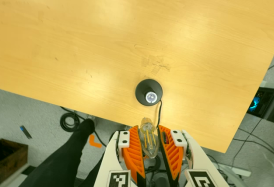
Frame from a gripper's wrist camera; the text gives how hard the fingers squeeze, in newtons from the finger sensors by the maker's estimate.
{"total": 12.5, "left": 13.9, "right": 11.0}